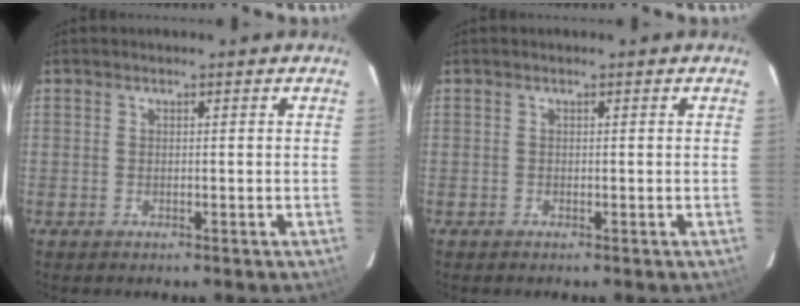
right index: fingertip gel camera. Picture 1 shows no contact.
{"total": 0.0}